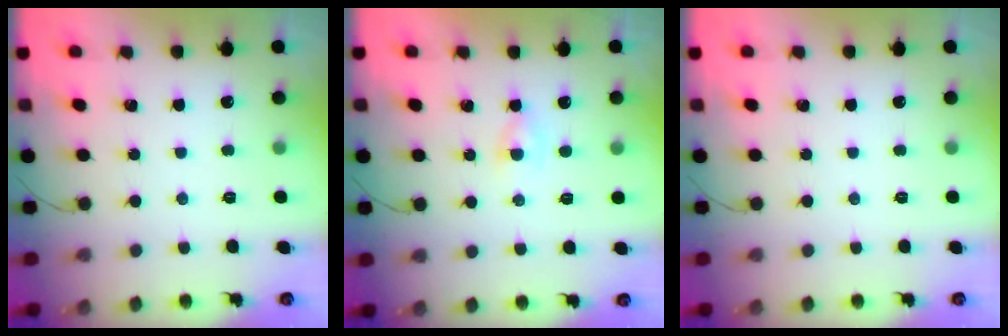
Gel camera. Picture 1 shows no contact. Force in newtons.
{"total": 1.6, "press": 1.5, "slide": 0.6}
{"total": 0.0}